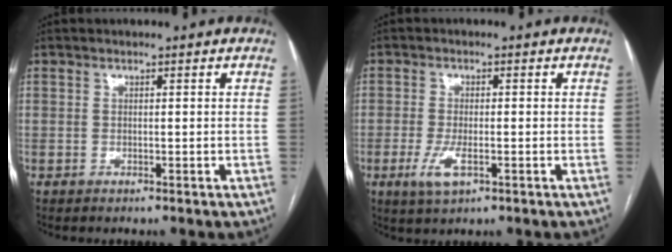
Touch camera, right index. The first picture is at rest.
{"total": 4.3, "force": [-1.6, 1.4, 3.8], "torque": [-0.081, -0.006, -0.026]}